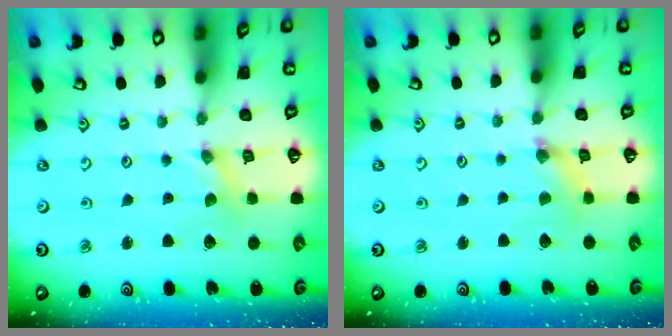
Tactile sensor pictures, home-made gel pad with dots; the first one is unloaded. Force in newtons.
{"total": 2.1, "press": 2.1, "slide": 0.4}